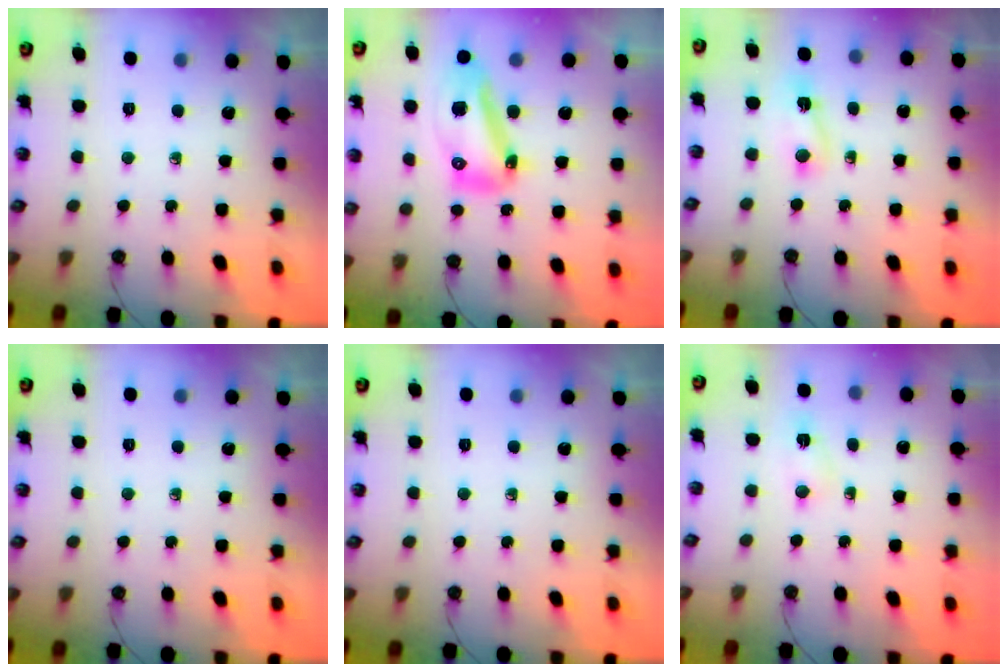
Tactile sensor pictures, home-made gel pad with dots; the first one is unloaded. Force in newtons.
{"total": 13.5, "press": 13.4, "slide": 1.4}
{"total": 2.6, "press": 2.6, "slide": 0.6}
{"total": 0.0}
{"total": 0.0}
{"total": 2.5, "press": 2.4, "slide": 0.5}